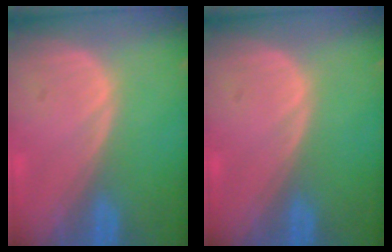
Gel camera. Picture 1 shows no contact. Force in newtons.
{"total": 0.0}